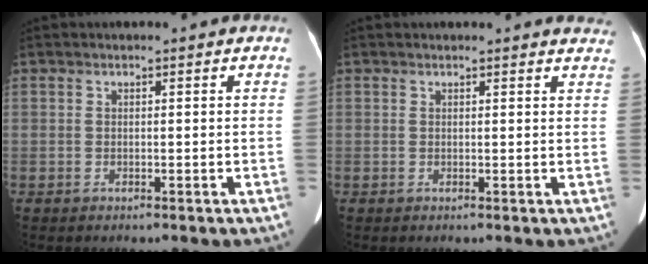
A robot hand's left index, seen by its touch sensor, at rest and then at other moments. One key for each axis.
{"total": 6.6, "fx": 6.4, "fy": 1.2, "fz": 1.1, "tx": 0.005, "ty": -0.001, "tz": 0.043}